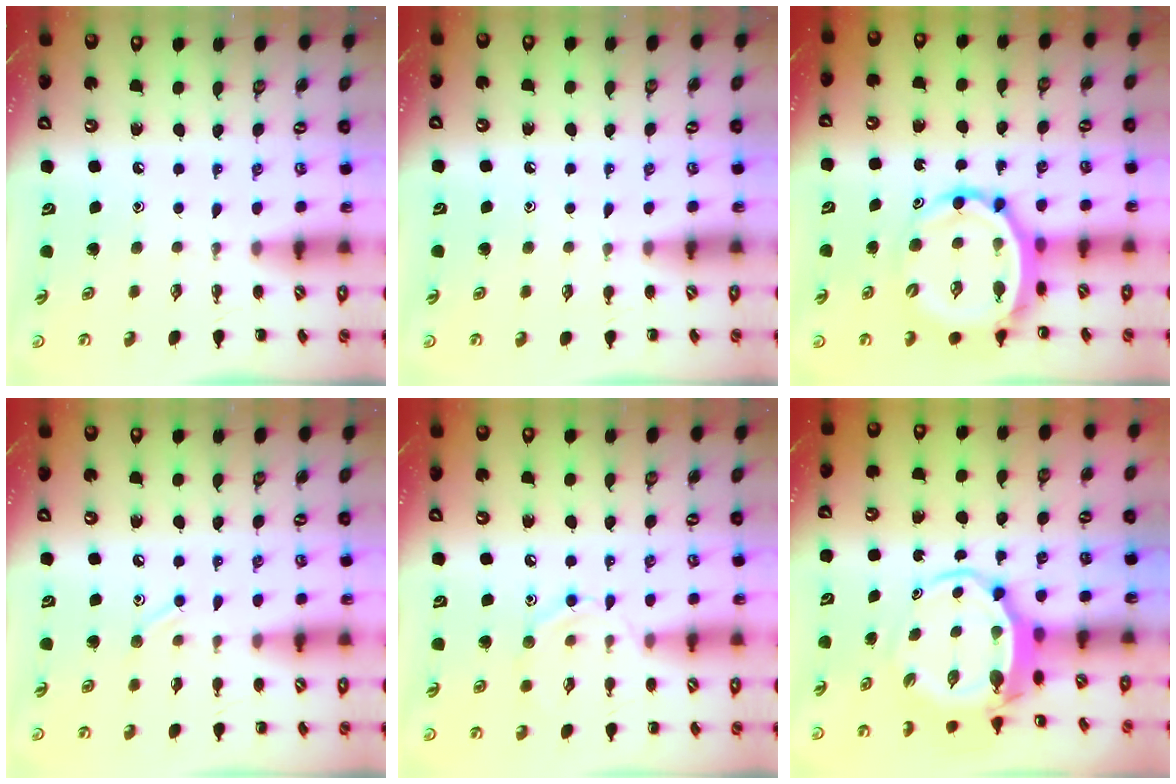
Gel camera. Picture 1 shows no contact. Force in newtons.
{"total": 3.7, "press": 3.5, "slide": 1.3}
{"total": 10.1, "press": 9.5, "slide": 3.3}
{"total": 7.0, "press": 6.8, "slide": 1.9}
{"total": 7.7, "press": 7.6, "slide": 1.0}
{"total": 6.2, "press": 6.0, "slide": 1.6}